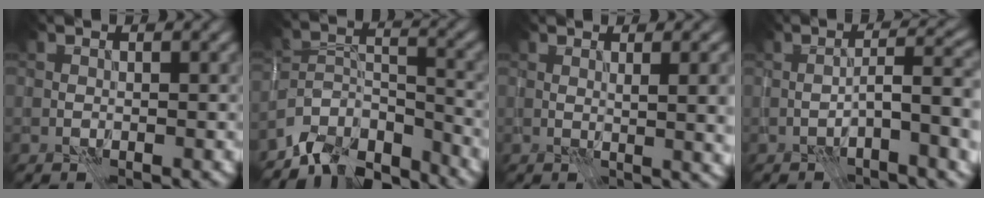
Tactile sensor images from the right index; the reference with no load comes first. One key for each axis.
{"total": 8.1, "fx": -7.1, "fy": 3.0, "fz": 2.6, "tx": -0.044, "ty": -0.006, "tz": -0.129}
{"total": 3.4, "fx": 0.3, "fy": 0.8, "fz": 3.3, "tx": -0.043, "ty": 0.002, "tz": 0.005}
{"total": 5.3, "fx": -1.8, "fy": 1.2, "fz": 4.8, "tx": -0.074, "ty": 0.017, "tz": -0.036}